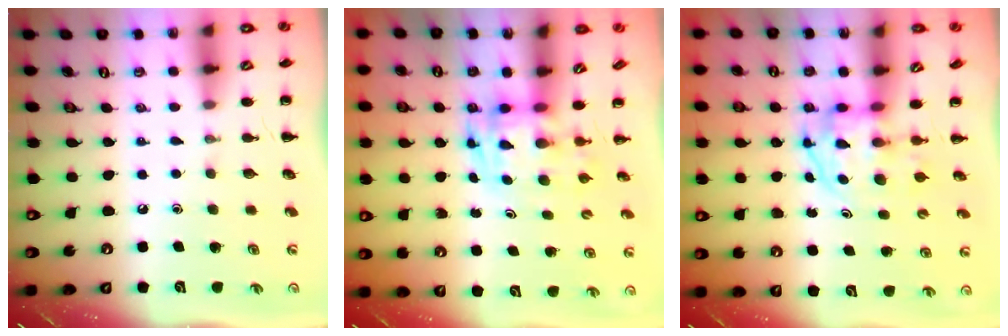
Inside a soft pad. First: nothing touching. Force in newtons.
{"total": 3.4, "press": 3.4, "slide": 0.6}
{"total": 3.3, "press": 3.3, "slide": 0.5}